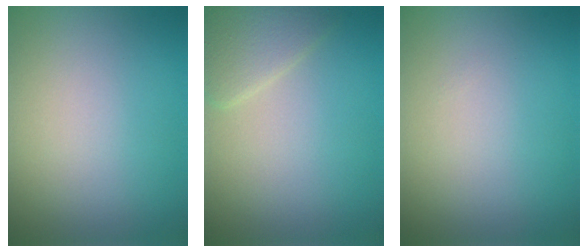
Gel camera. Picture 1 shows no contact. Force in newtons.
{"total": 2.4, "press": 2.4, "slide": 0.2}
{"total": 0.0}